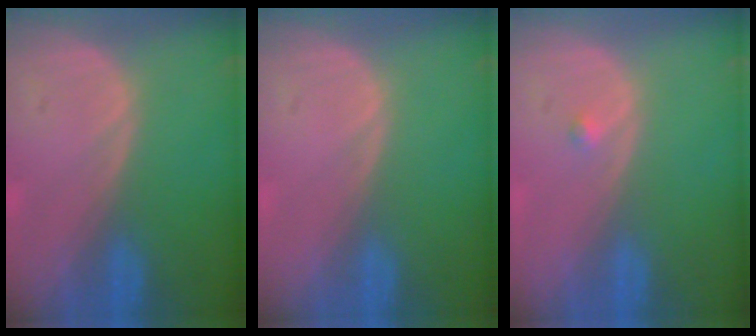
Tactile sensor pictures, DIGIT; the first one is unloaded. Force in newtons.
{"total": 0.0}
{"total": 0.7, "press": 0.7, "slide": 0.1}